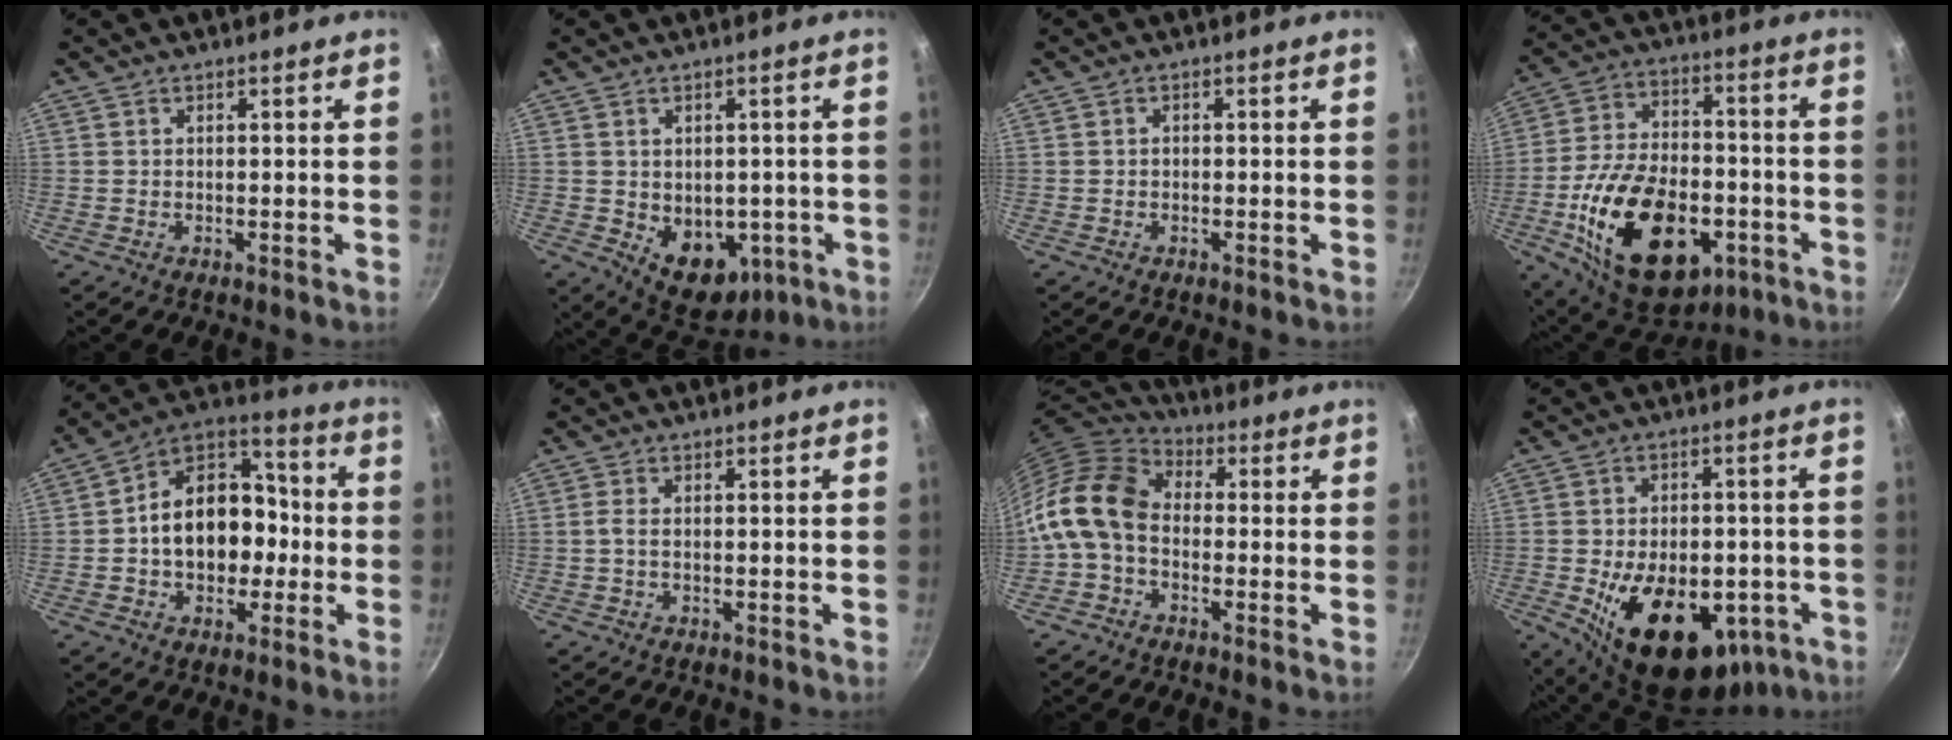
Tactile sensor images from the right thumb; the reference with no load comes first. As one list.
[{"total": 9.9, "force": [-2.7, 6.9, 6.6], "torque": [-0.055, -0.001, -0.016]}, {"total": 0.7, "force": [-0.2, 0.6, 0.4], "torque": [-0.008, 0.004, -0.003]}, {"total": 26.1, "force": [-8.3, 15.8, 19.1], "torque": [-0.304, 0.034, -0.119]}, {"total": 17.5, "force": [-1.5, 13.1, 11.4], "torque": [-0.139, 0.050, -0.036]}, {"total": 1.5, "force": [-0.2, 0.6, 1.3], "torque": [-0.036, 0.005, -0.007]}, {"total": 13.6, "force": [-1.8, 9.8, 9.2], "torque": [-0.171, 0.040, -0.059]}, {"total": 20.9, "force": [-6.5, 12.8, 15.2], "torque": [-0.208, 0.010, -0.075]}]